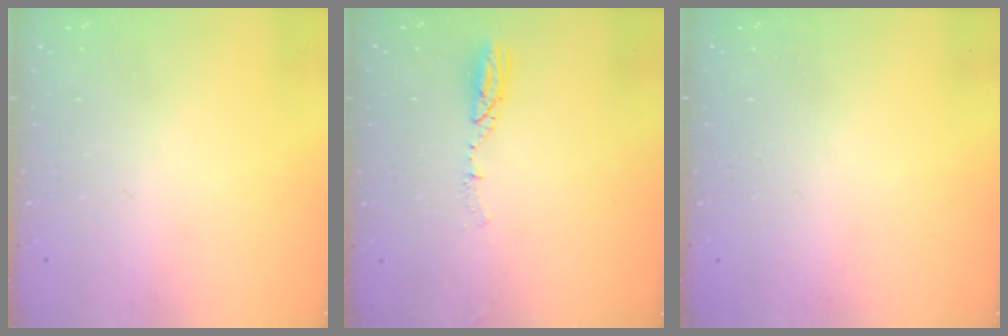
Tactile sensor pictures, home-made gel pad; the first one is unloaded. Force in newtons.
{"total": 4.5, "press": 4.3, "slide": 1.0}
{"total": 0.0}